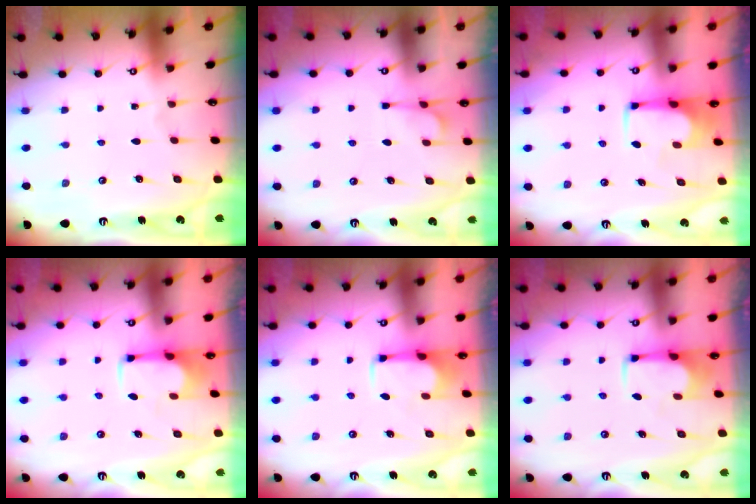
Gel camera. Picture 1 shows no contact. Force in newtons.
{"total": 1.3, "press": 0.2, "slide": 1.3}
{"total": 0.9, "press": 0.9, "slide": 0.0}
{"total": 2.5, "press": 2.3, "slide": 0.9}
{"total": 2.6, "press": 2.5, "slide": 0.9}
{"total": 2.5, "press": 2.4, "slide": 0.9}